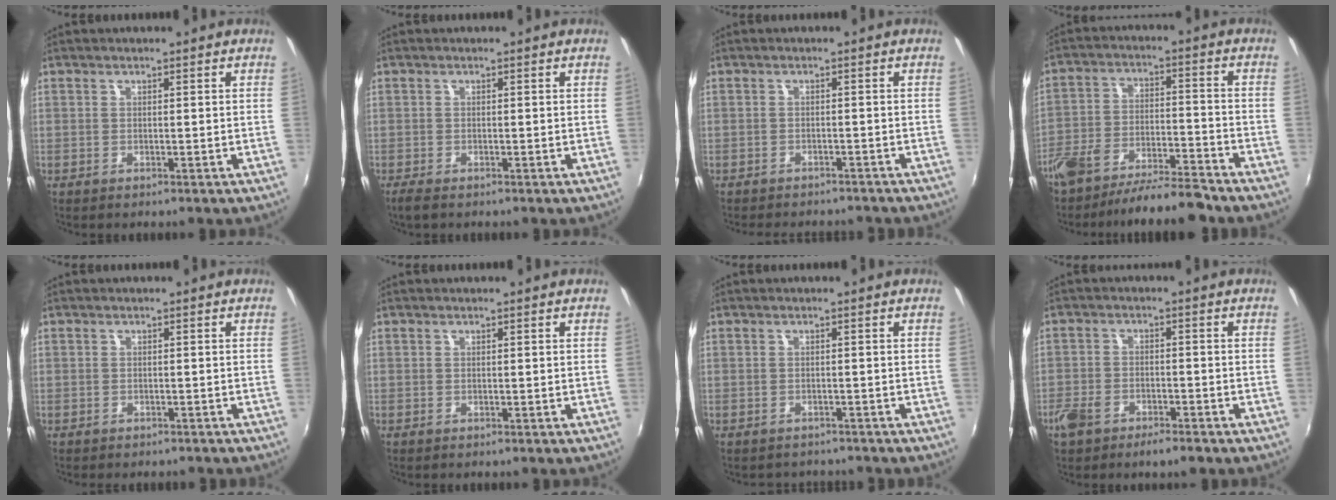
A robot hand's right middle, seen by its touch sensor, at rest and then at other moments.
{"total": 2.1, "force": [-1.6, 0.6, 1.2], "torque": [-0.027, -0.009, -0.029]}
{"total": 6.8, "force": [-6.1, 2.3, 2.2], "torque": [-0.055, -0.008, -0.083]}
{"total": 12.5, "force": [-10.5, 2.8, 6.2], "torque": [-0.129, -0.006, -0.174]}
{"total": 1.5, "force": [-1.1, 1.0, 0.1], "torque": [-0.006, 0.002, -0.015]}
{"total": 0.0}
{"total": 2.9, "force": [-2.6, 1.2, 0.3], "torque": [-0.012, -0.011, -0.035]}
{"total": 7.2, "force": [-5.0, 3.2, 4.1], "torque": [-0.102, -0.012, -0.093]}